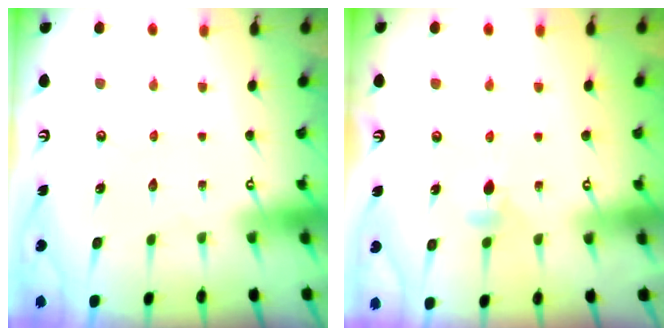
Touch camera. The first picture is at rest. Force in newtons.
{"total": 3.7, "press": 3.6, "slide": 0.8}